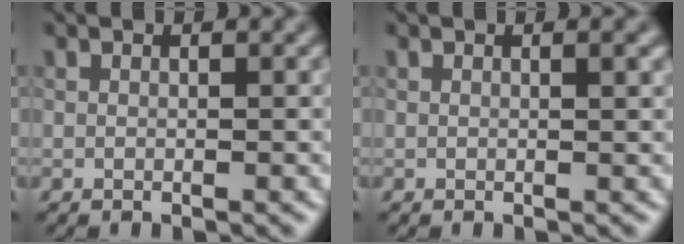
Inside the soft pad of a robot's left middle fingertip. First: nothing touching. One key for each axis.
{"total": 1.0, "fx": 0.4, "fy": 0.2, "fz": 0.9, "tx": -0.011, "ty": 0.000, "tz": 0.005}